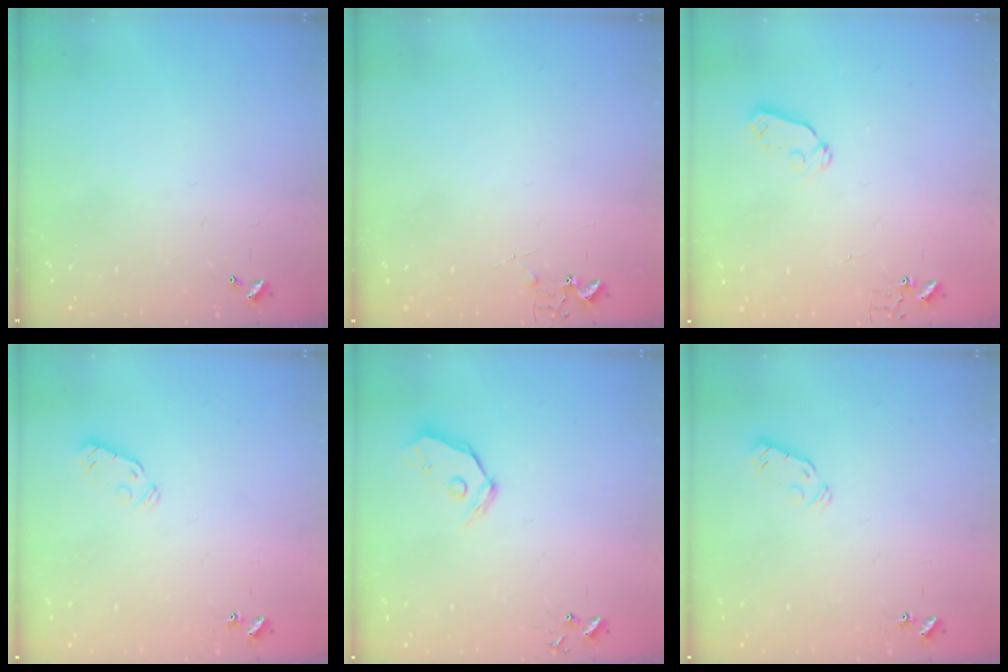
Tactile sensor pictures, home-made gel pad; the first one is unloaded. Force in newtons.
{"total": 5.4, "press": 5.4, "slide": 0.7}
{"total": 5.0, "press": 4.9, "slide": 1.1}
{"total": 3.5, "press": 3.5, "slide": 0.4}
{"total": 6.9, "press": 6.9, "slide": 0.7}
{"total": 3.5, "press": 3.5, "slide": 0.4}